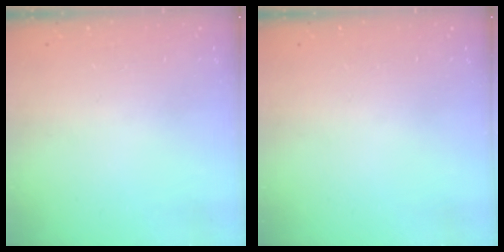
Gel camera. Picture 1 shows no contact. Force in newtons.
{"total": 0.0}